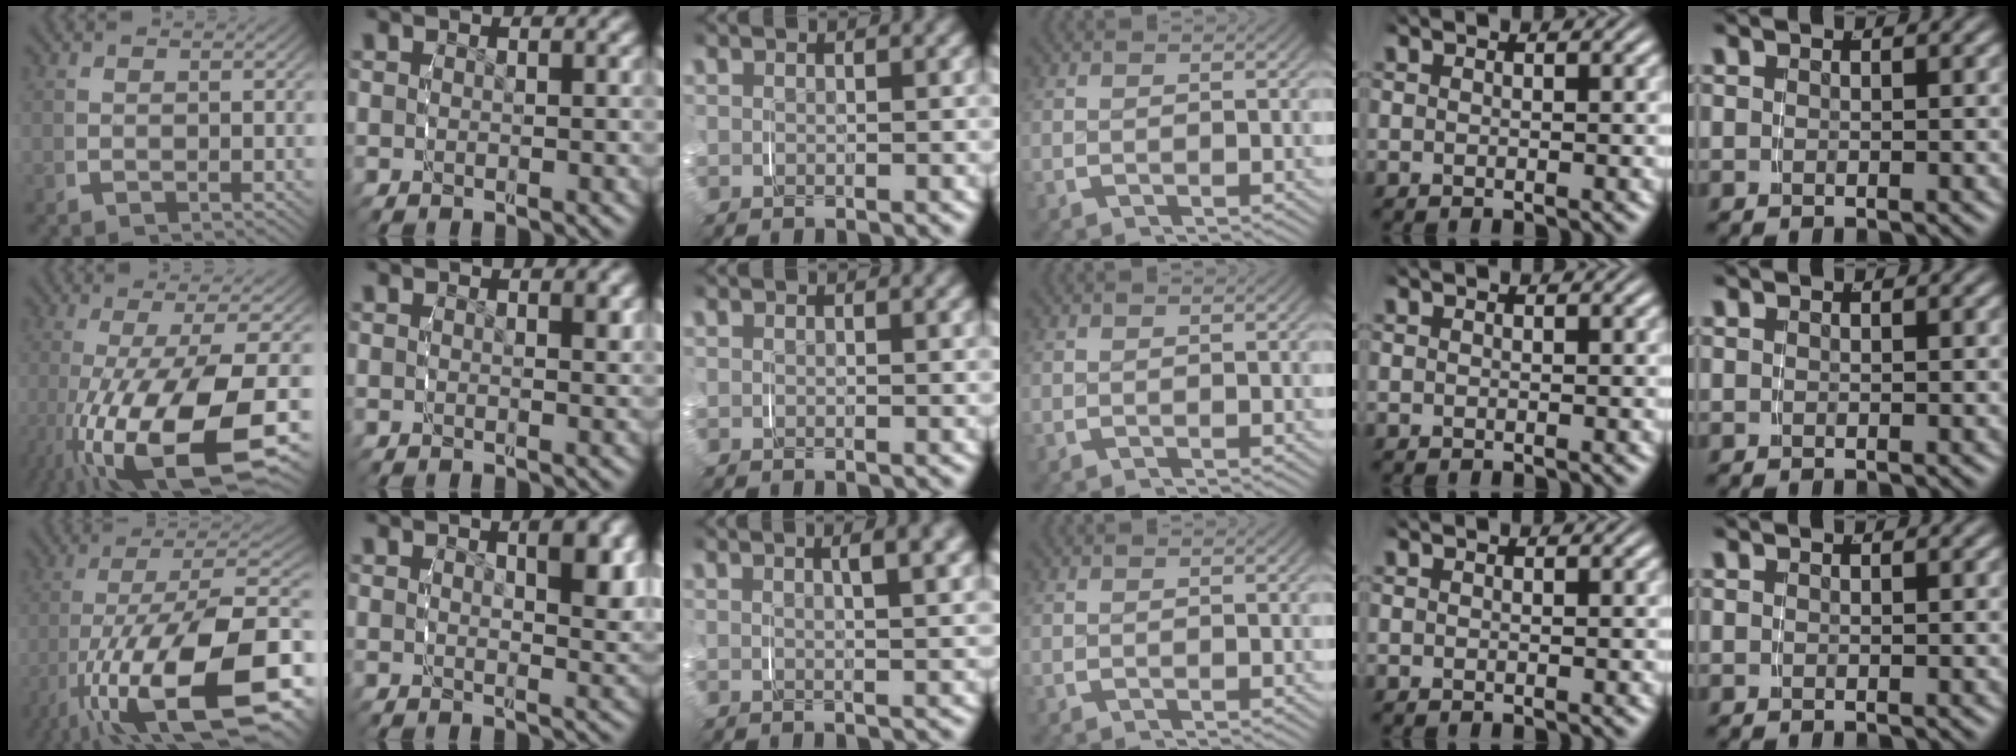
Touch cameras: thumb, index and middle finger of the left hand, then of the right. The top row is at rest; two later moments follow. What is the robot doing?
{"motion": "grasp_and_lifting", "object": "glasses case"}